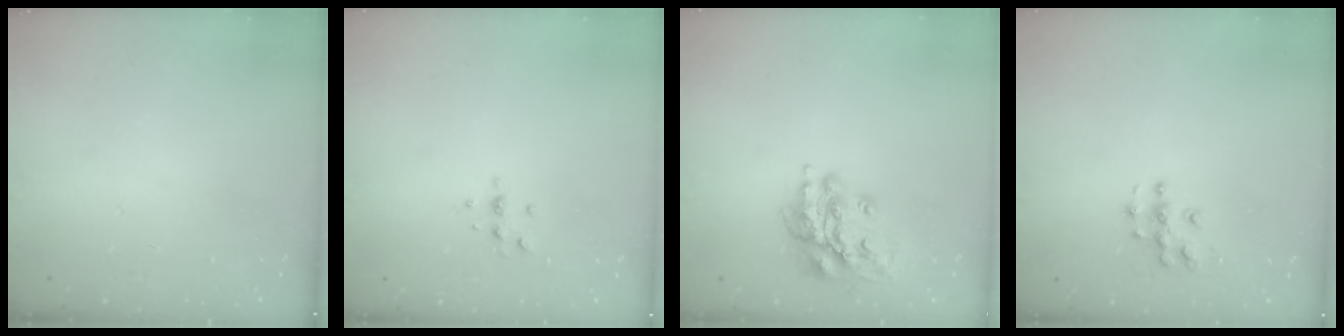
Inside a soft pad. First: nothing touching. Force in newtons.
{"total": 4.1, "press": 3.7, "slide": 1.7}
{"total": 15.4, "press": 15.3, "slide": 1.9}
{"total": 6.1, "press": 6.1, "slide": 0.3}